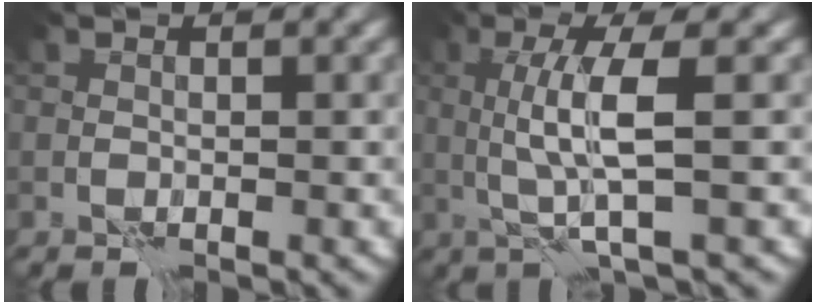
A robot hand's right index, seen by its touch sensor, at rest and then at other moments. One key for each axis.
{"total": 4.4, "fx": 0.7, "fy": 0.4, "fz": 4.3, "tx": -0.090, "ty": -0.001, "tz": 0.016}